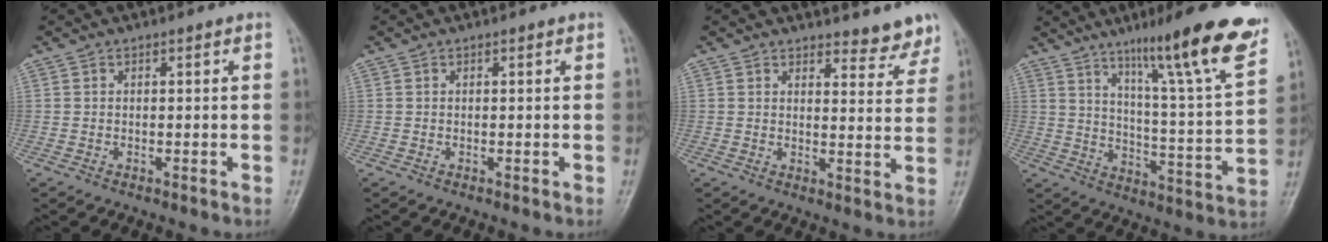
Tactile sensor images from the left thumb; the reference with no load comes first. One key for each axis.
{"total": 0.0}
{"total": 6.0, "fx": 5.5, "fy": 2.1, "fz": 1.2, "tx": 0.014, "ty": -0.043, "tz": 0.060}
{"total": 21.6, "fx": 13.6, "fy": 2.4, "fz": 16.6, "tx": -0.218, "ty": -0.056, "tz": 0.204}